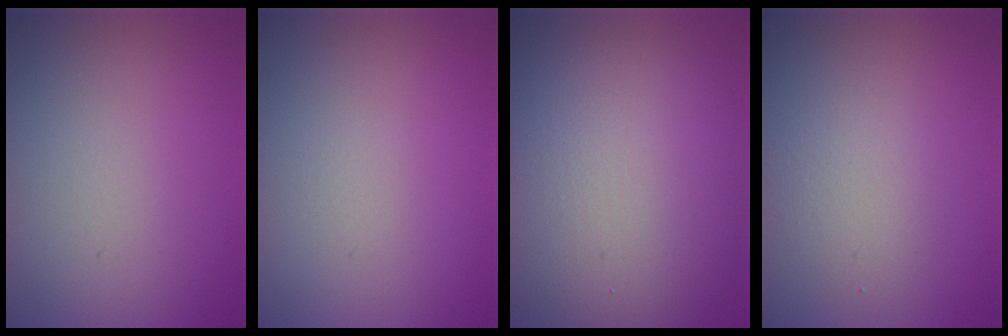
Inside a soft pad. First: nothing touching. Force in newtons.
{"total": 0.0}
{"total": 12.9, "press": 12.9, "slide": 1.1}
{"total": 2.3, "press": 2.3, "slide": 0.0}